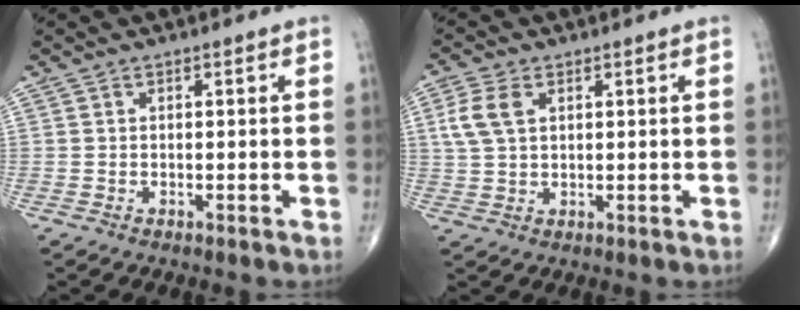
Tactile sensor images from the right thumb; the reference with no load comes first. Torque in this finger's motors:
{"motor_torque": [-0.34, 0.37, 0.02, -0.01, 0.05]}